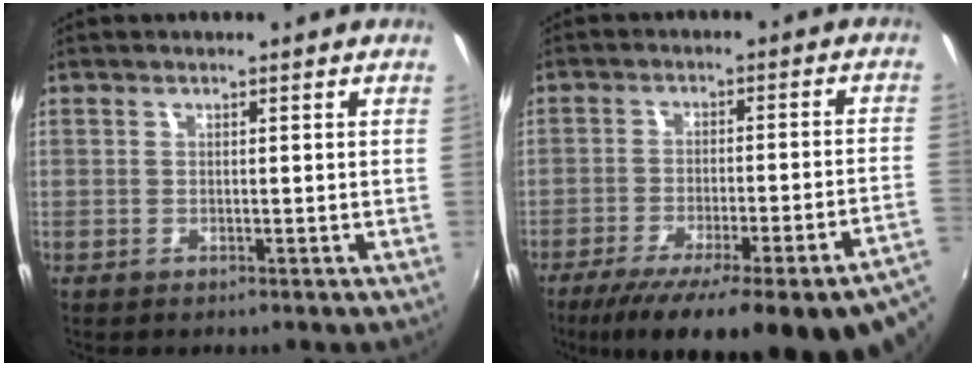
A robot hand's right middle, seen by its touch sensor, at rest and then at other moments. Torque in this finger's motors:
{"motor_torque": [1.59, -0.55, 0.52, 0.21]}